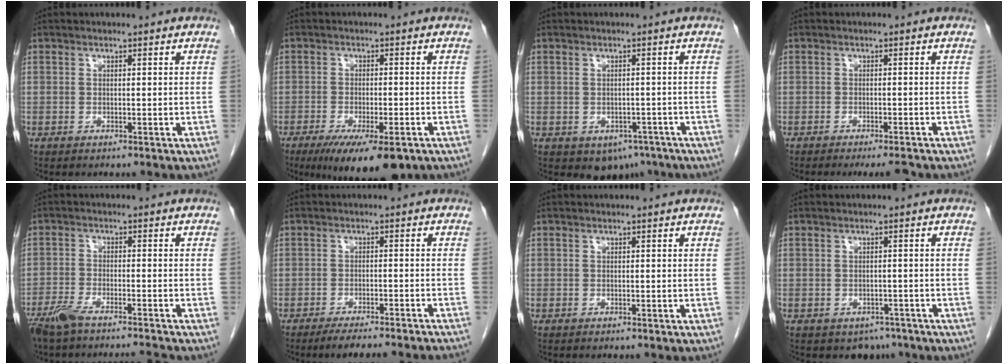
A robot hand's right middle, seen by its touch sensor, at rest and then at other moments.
{"total": 11.0, "force": [-7.2, 2.8, 7.9], "torque": [-0.114, -0.020, -0.108]}
{"total": 4.3, "force": [-2.4, 3.1, 1.8], "torque": [-0.013, 0.002, -0.022]}
{"total": 4.3, "force": [-3.8, 0.4, 2.0], "torque": [-0.019, -0.007, -0.053]}
{"total": 8.1, "force": [-7.3, 0.1, 3.7], "torque": [-0.064, -0.011, -0.124]}
{"total": 10.9, "force": [-9.9, -0.3, 4.6], "torque": [-0.044, -0.017, -0.132]}
{"total": 0.0}
{"total": 3.0, "force": [-2.1, 2.0, 0.7], "torque": [-0.004, 0.005, -0.022]}